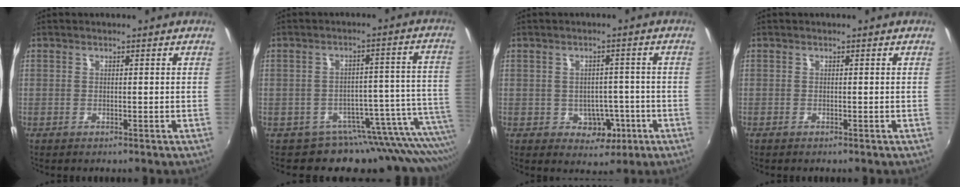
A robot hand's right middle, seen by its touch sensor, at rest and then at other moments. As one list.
[{"total": 13.1, "force": [-11.1, 4.6, 5.3], "torque": [-0.041, -0.005, -0.157]}, {"total": 4.8, "force": [-1.6, 4.0, 2.1], "torque": [-0.041, 0.006, -0.007]}, {"total": 0.0}]